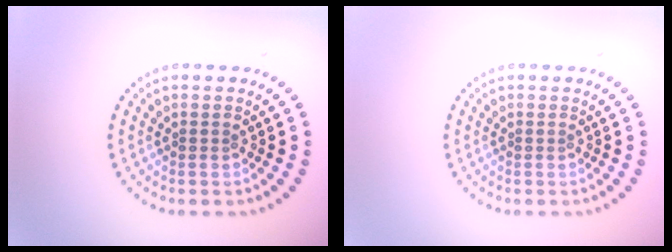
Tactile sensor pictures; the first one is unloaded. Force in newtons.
{"total": 0.0}